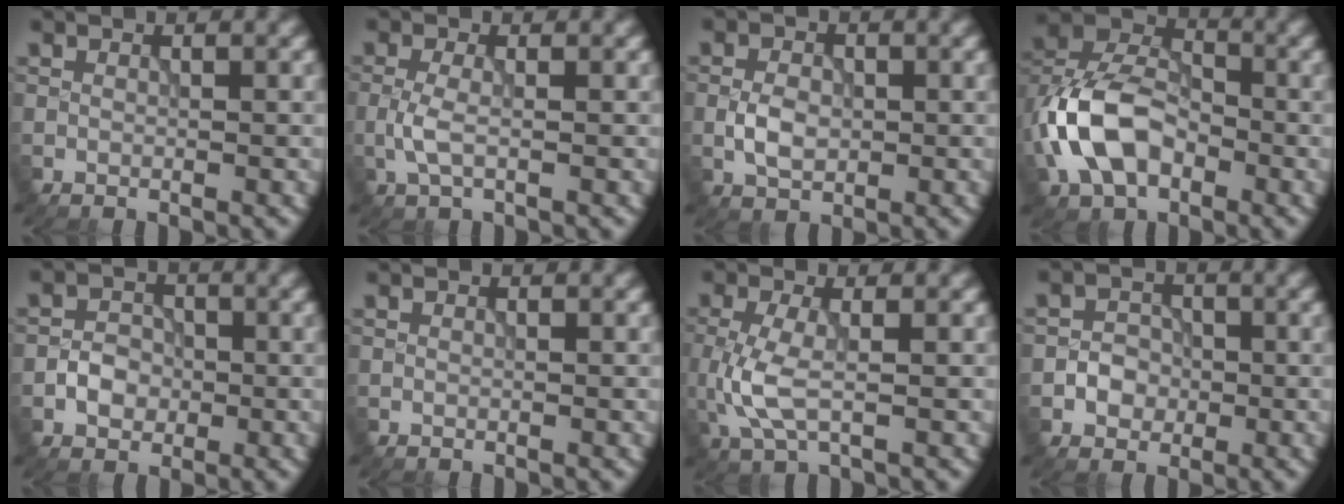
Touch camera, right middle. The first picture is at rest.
{"total": 2.0, "force": [-0.5, 0.7, 1.8], "torque": [-0.045, 0.000, -0.016]}
{"total": 2.8, "force": [-0.5, 1.9, 2.0], "torque": [-0.037, 0.001, -0.012]}
{"total": 8.5, "force": [-2.6, 5.6, 5.8], "torque": [-0.125, 0.013, -0.058]}
{"total": 2.5, "force": [-0.7, 2.0, 1.3], "torque": [-0.017, 0.002, -0.017]}
{"total": 0.0}
{"total": 3.7, "force": [-0.4, 1.5, 3.4], "torque": [-0.090, -0.008, -0.010]}
{"total": 2.3, "force": [-0.6, 2.0, 0.9], "torque": [-0.007, 0.002, -0.015]}